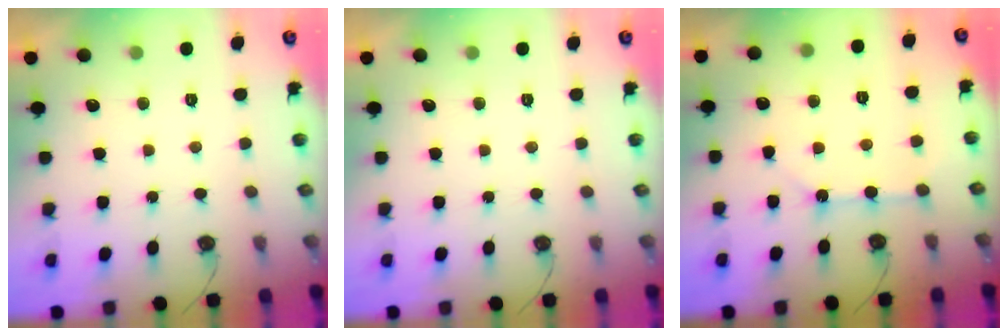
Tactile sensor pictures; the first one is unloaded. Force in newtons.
{"total": 0.0}
{"total": 3.5, "press": 3.5, "slide": 0.3}